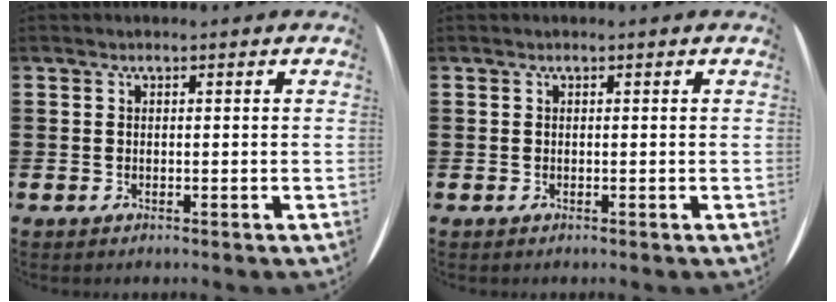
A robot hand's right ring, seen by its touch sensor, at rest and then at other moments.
{"total": 0.0}